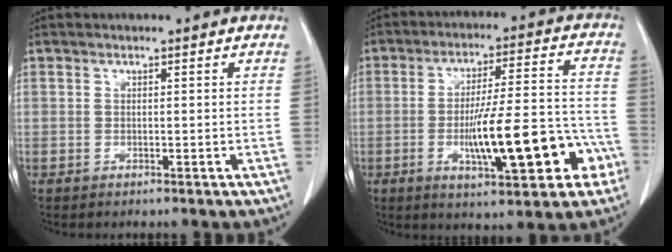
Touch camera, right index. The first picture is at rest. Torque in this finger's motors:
{"motor_torque": [1.19, -0.70, 0.41, 0.20]}